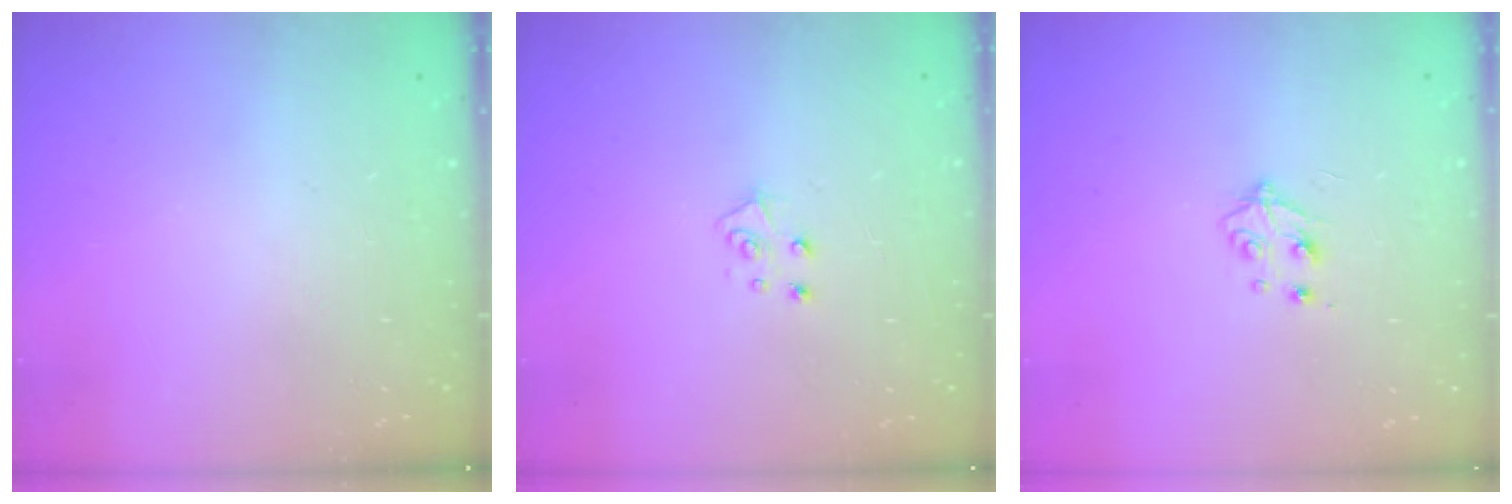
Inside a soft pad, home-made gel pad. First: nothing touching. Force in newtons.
{"total": 5.1, "press": 5.1, "slide": 0.5}
{"total": 4.9, "press": 4.9, "slide": 0.7}